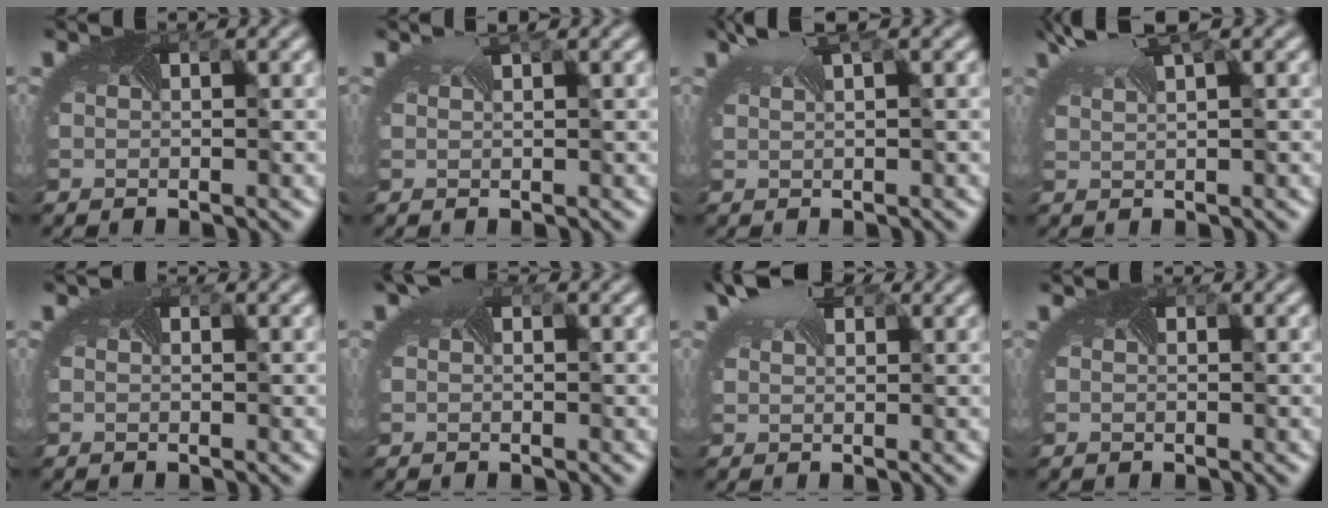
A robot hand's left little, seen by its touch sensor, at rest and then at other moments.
{"total": 0.6, "force": [0.4, -0.4, 0.1], "torque": [-0.006, -0.005, 0.012]}
{"total": 1.3, "force": [1.0, -0.4, 0.6], "torque": [-0.025, -0.005, 0.035]}
{"total": 2.3, "force": [2.0, -0.1, 1.2], "torque": [-0.045, 0.000, 0.050]}
{"total": 0.0}
{"total": 1.6, "force": [0.8, 0.7, 1.1], "torque": [-0.030, 0.007, 0.017]}
{"total": 3.0, "force": [2.3, 1.3, 1.4], "torque": [-0.034, 0.008, 0.035]}
{"total": 0.6, "force": [-0.4, -0.3, -0.4], "torque": [0.003, -0.003, 0.000]}